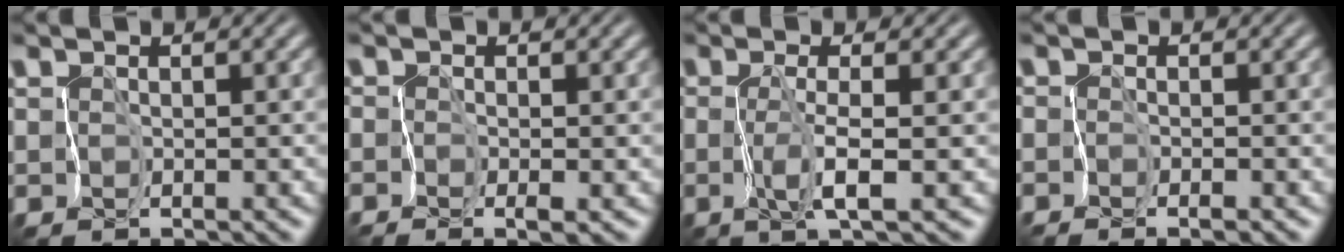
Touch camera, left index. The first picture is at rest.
{"total": 1.0, "force": [-0.7, 0.1, 0.7], "torque": [-0.017, -0.007, -0.015]}
{"total": 2.1, "force": [-0.4, -0.4, 2.0], "torque": [-0.050, -0.005, -0.008]}
{"total": 1.0, "force": [-1.0, -0.1, 0.1], "torque": [-0.007, -0.004, -0.022]}